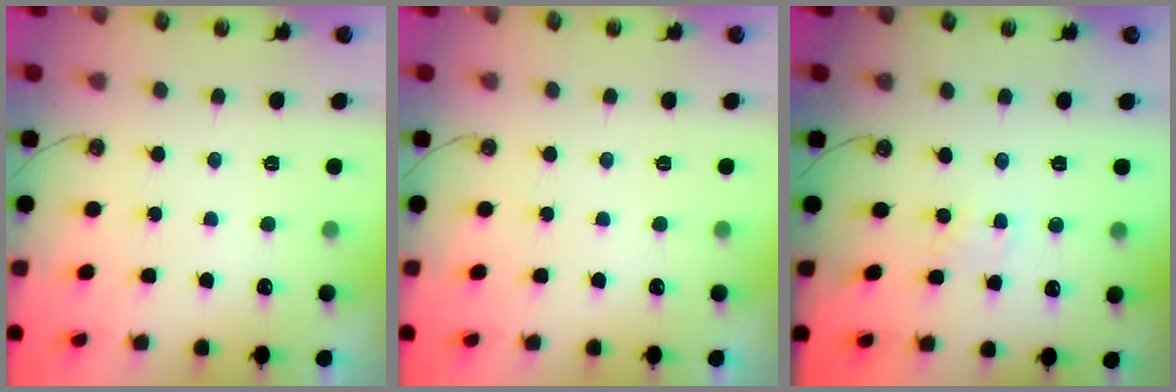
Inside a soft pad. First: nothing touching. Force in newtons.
{"total": 0.0}
{"total": 2.5, "press": 2.5, "slide": 0.3}